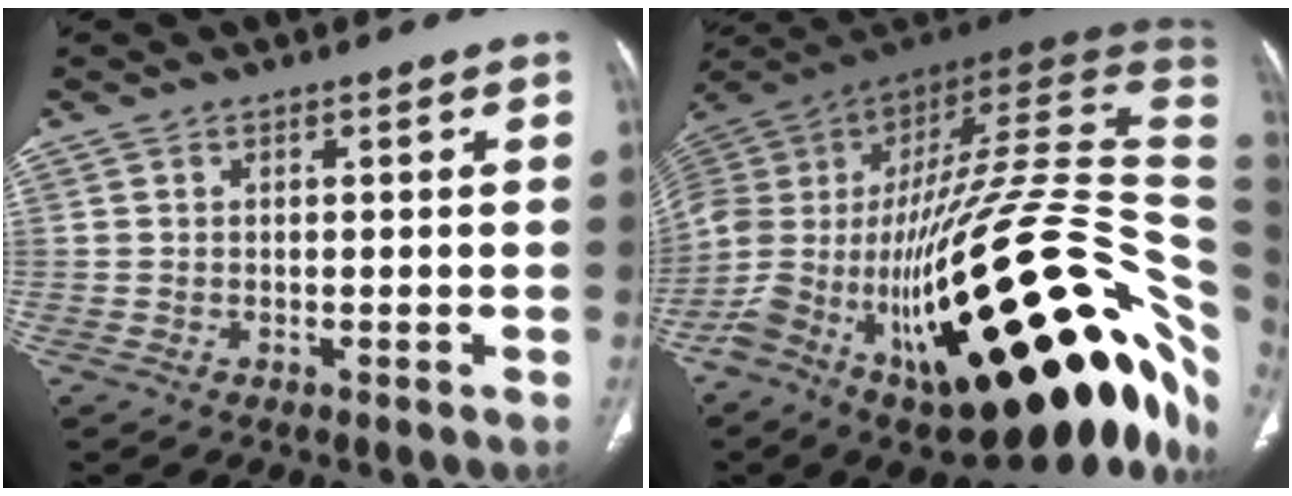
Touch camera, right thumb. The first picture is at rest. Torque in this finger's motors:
{"motor_torque": [3.47, 1.35, 2.27, -0.50, 1.05]}